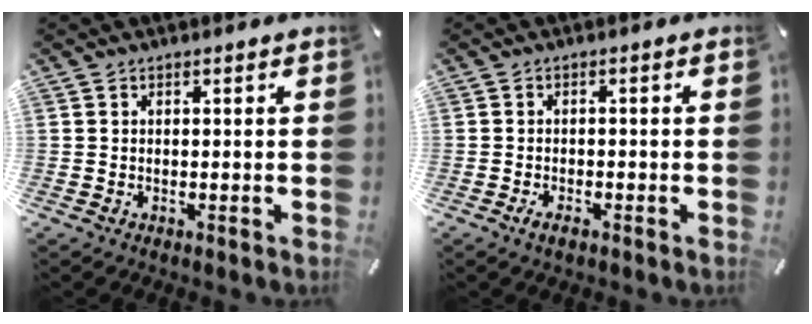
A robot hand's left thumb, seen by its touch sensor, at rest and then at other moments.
{"total": 2.3, "force": [-1.4, 0.9, 1.7], "torque": [-0.035, 0.002, -0.027]}